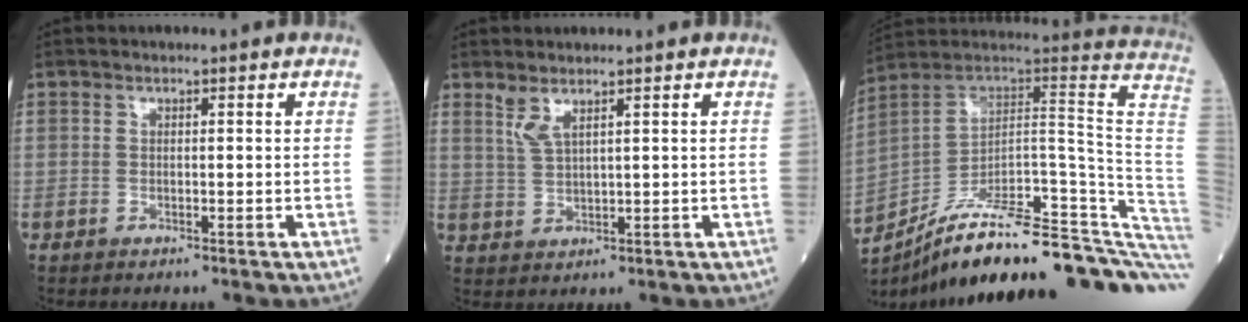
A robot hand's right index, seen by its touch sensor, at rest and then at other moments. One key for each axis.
{"total": 2.7, "fx": 1.9, "fy": 0.3, "fz": 1.8, "tx": -0.048, "ty": -0.001, "tz": 0.046}
{"total": 31.1, "fx": -23.3, "fy": 4.3, "fz": 20.2, "tx": -0.174, "ty": 0.013, "tz": -0.323}